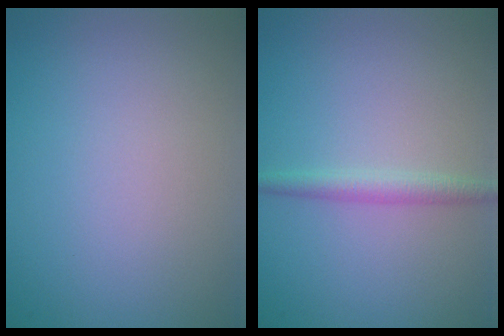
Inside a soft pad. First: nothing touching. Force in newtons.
{"total": 1.8, "press": 1.8, "slide": 0.0}